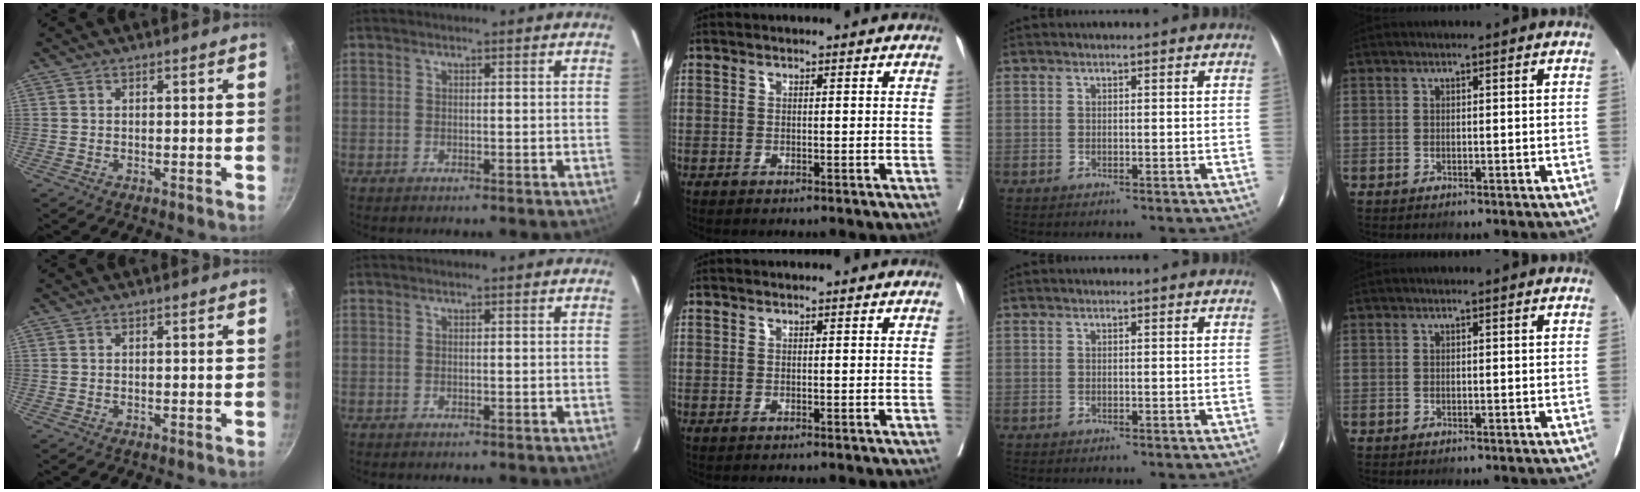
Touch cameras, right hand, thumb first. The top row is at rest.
{}